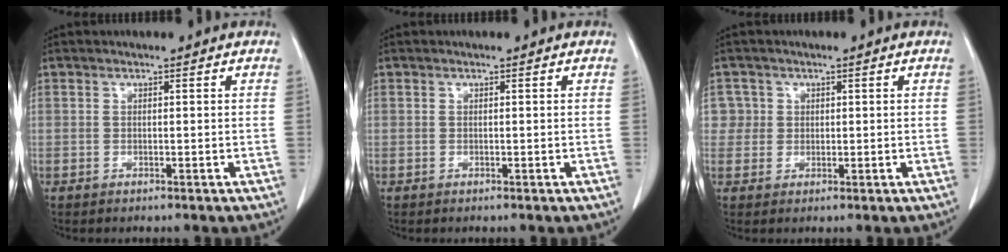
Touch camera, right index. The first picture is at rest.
{"total": 0.0}
{"total": 2.7, "force": [0.7, 2.6, -0.3], "torque": [0.026, 0.005, 0.006]}